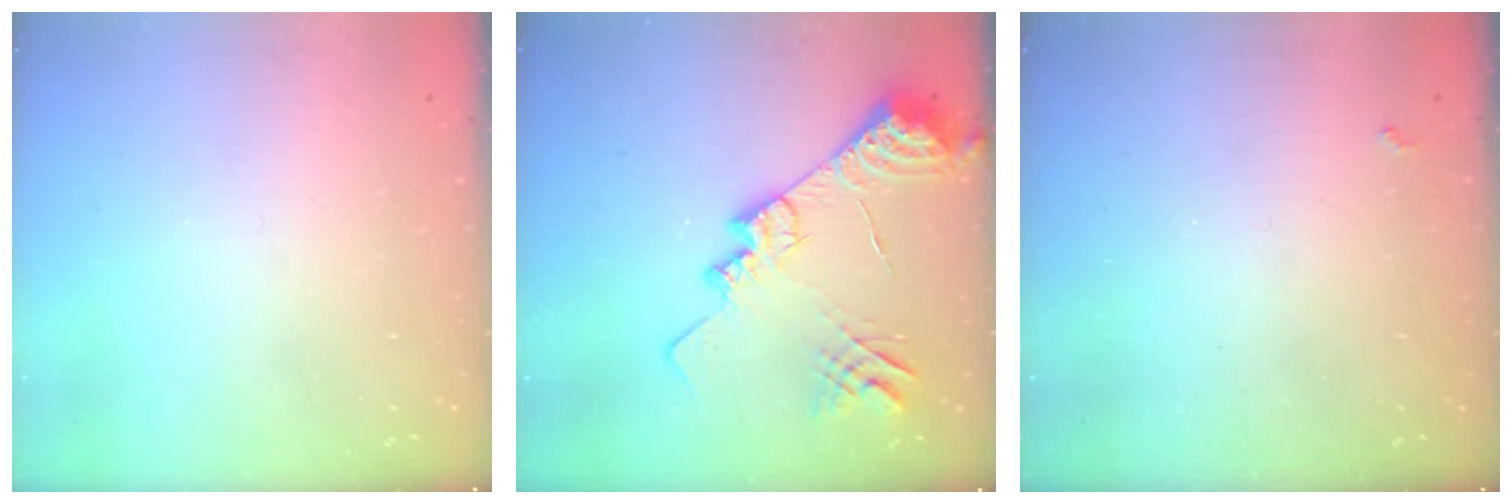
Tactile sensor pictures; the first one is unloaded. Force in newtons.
{"total": 19.8, "press": 19.7, "slide": 2.0}
{"total": 4.6, "press": 4.5, "slide": 0.6}